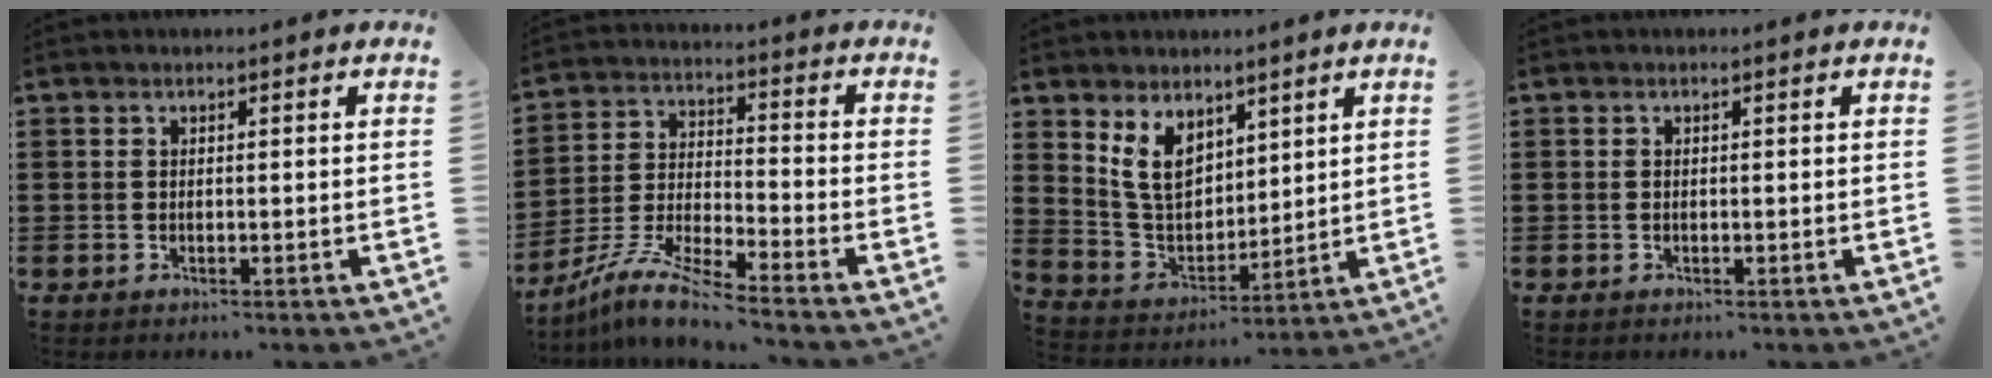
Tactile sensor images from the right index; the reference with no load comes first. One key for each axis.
{"total": 8.2, "fx": -7.5, "fy": -0.1, "fz": 3.1, "tx": -0.078, "ty": -0.007, "tz": -0.154}
{"total": 7.8, "fx": 4.3, "fy": 5.2, "fz": 4.0, "tx": -0.107, "ty": -0.002, "tz": 0.082}
{"total": 0.0}